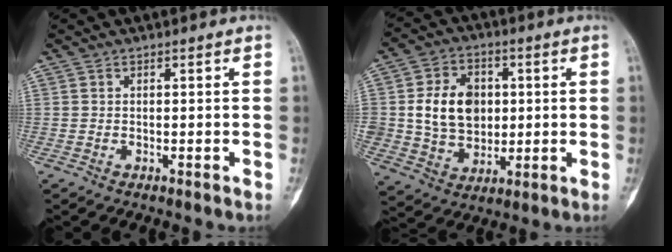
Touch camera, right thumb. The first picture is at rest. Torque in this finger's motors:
{"motor_torque": [1.33, 2.29, 0.78, -0.45, 0.12]}